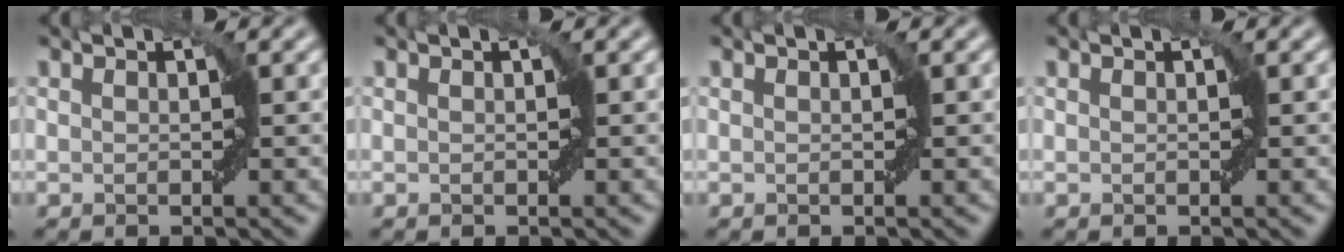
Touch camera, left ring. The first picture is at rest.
{"total": 0.0}
{"total": 0.0}
{"total": 0.0}